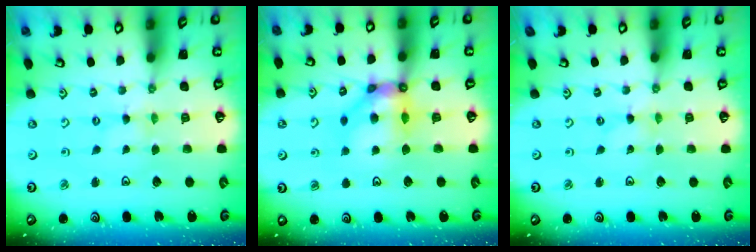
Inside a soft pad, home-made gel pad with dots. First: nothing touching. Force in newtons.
{"total": 11.7, "press": 11.6, "slide": 1.3}
{"total": 0.0}